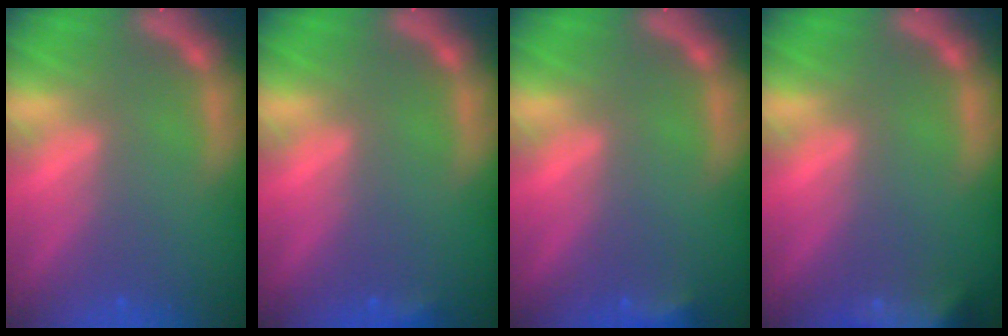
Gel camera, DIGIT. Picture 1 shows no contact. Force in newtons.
{"total": 0.9}
{"total": 1.9}
{"total": 9.0}